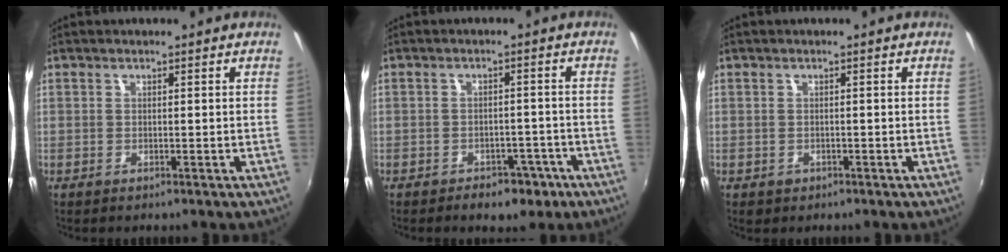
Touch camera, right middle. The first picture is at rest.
{"total": 6.2, "force": [-4.2, 3.7, 2.6], "torque": [-0.054, 0.002, -0.042]}
{"total": 1.5, "force": [-0.6, 1.3, 0.4], "torque": [-0.010, -0.005, -0.008]}